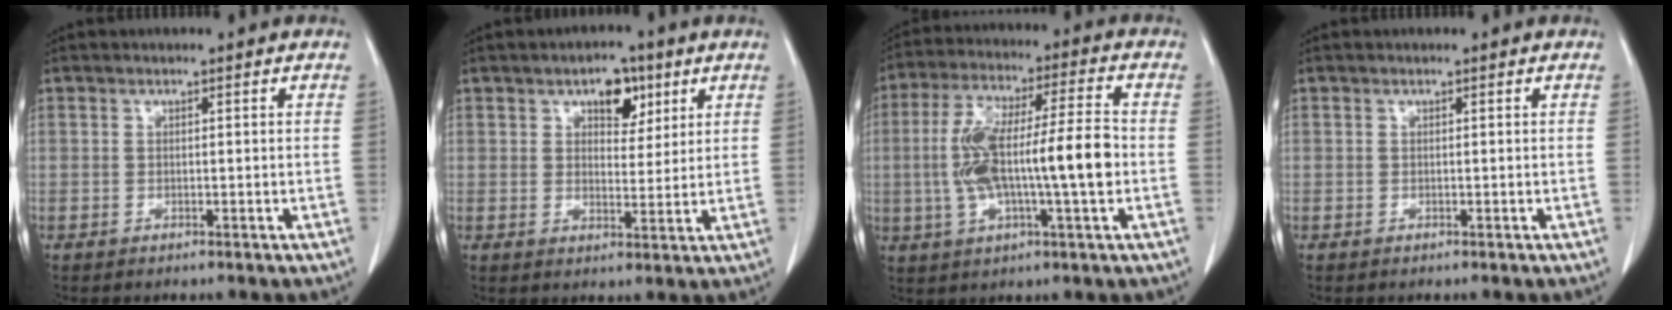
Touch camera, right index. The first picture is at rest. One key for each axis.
{"total": 5.6, "fx": 3.0, "fy": 3.0, "fz": 3.6, "tx": -0.049, "ty": 0.010, "tz": 0.046}
{"total": 14.9, "fx": -1.5, "fy": 2.2, "fz": 14.7, "tx": -0.281, "ty": 0.018, "tz": -0.024}
{"total": 0.0}